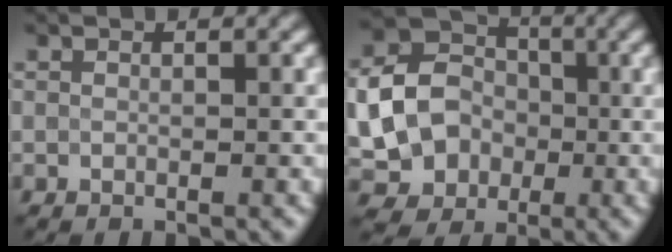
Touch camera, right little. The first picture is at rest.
{"total": 9.2, "force": [-0.9, 8.0, 4.5], "torque": [-0.081, -0.019, -0.028]}